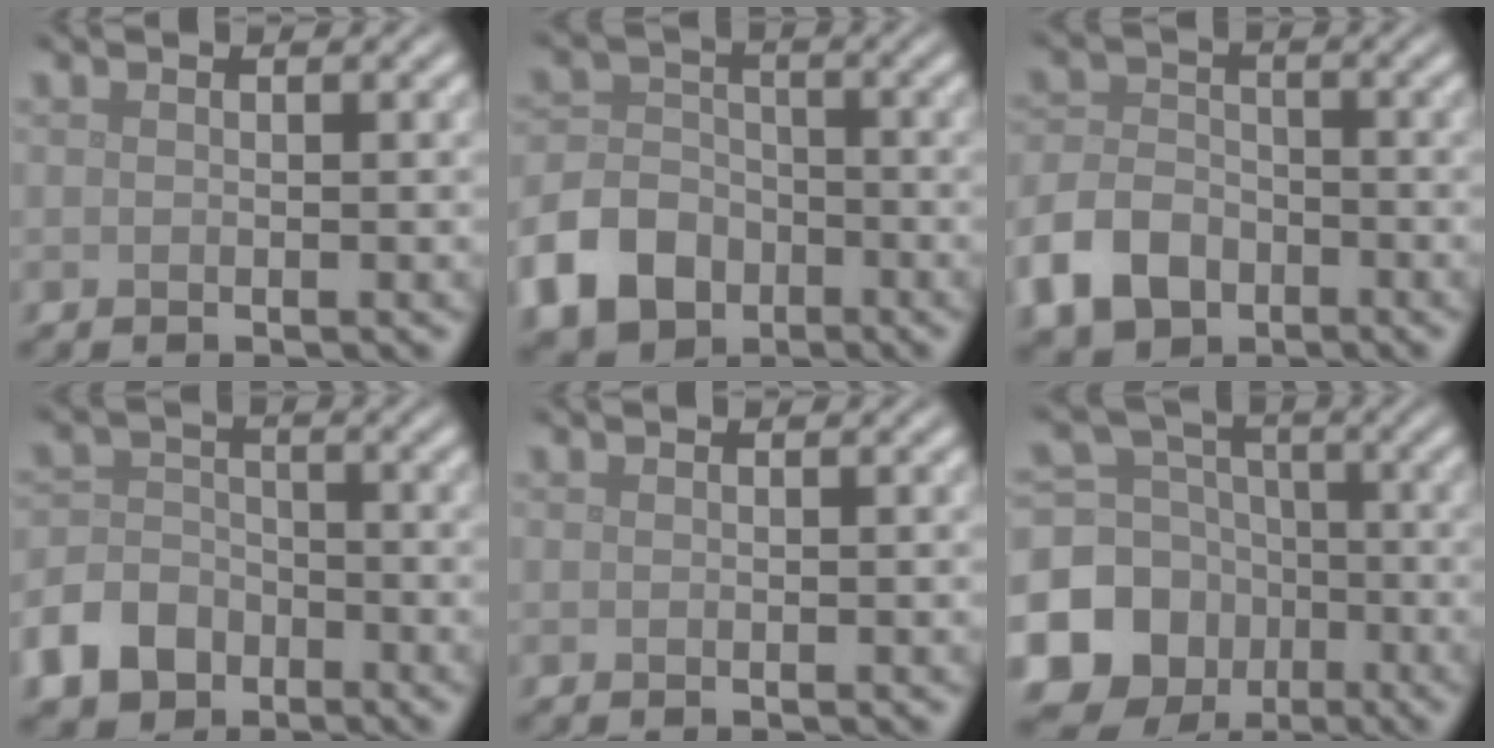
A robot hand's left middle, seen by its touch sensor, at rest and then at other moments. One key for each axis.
{"total": 8.1, "fx": -4.3, "fy": 6.1, "fz": 3.1, "tx": -0.062, "ty": -0.011, "tz": -0.096}
{"total": 5.6, "fx": -3.0, "fy": 4.0, "fz": 2.6, "tx": -0.060, "ty": 0.001, "tz": -0.067}
{"total": 5.8, "fx": -3.4, "fy": 4.2, "fz": 2.1, "tx": -0.040, "ty": 0.001, "tz": -0.076}
{"total": 0.0}
{"total": 12.6, "fx": -4.9, "fy": 11.0, "fz": 3.8, "tx": -0.099, "ty": -0.035, "tz": -0.105}